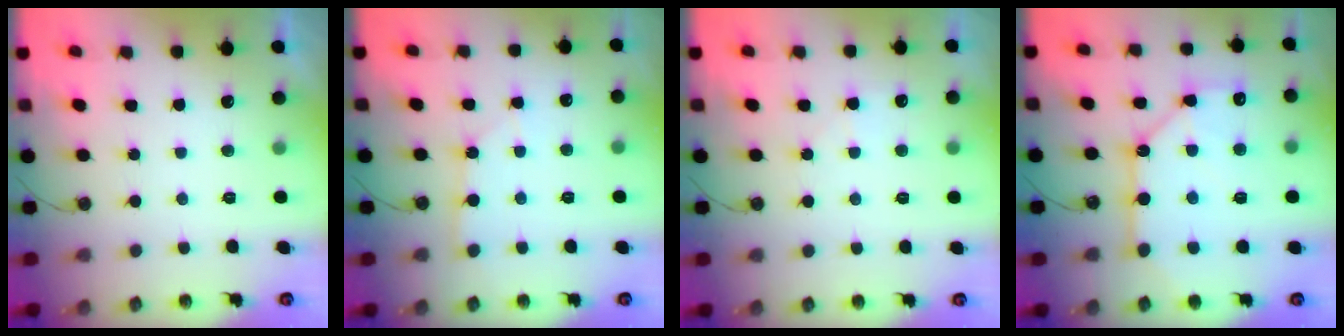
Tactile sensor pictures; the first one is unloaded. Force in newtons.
{"total": 1.9, "press": 1.9, "slide": 0.3}
{"total": 5.2, "press": 5.1, "slide": 0.8}
{"total": 11.7, "press": 11.6, "slide": 1.2}